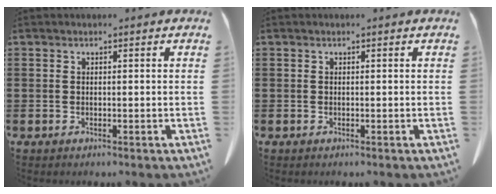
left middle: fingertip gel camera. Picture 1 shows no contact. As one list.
[{"total": 0.0}]